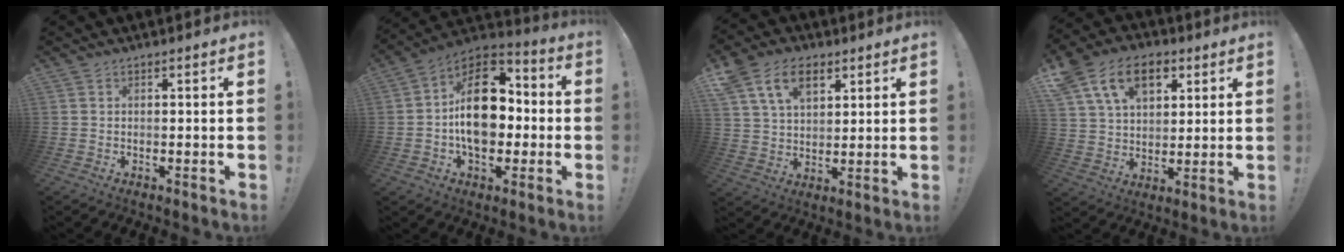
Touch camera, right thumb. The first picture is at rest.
{"total": 20.2, "force": [0.0, 13.6, 14.9], "torque": [-0.230, 0.018, 0.005]}
{"total": 13.3, "force": [6.9, 8.6, 7.4], "torque": [-0.126, -0.010, 0.134]}
{"total": 16.4, "force": [7.6, 11.2, 9.4], "torque": [-0.158, -0.015, 0.146]}